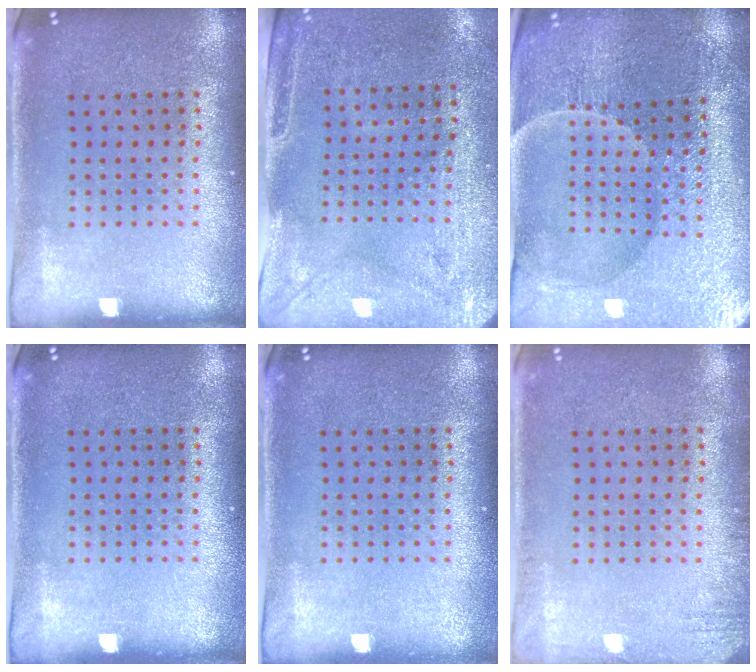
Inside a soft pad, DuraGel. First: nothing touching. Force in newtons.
{"total": 2.9, "press": 2.4, "slide": 1.5}
{"total": 3.6, "press": 3.6, "slide": 0.4}
{"total": 0.0}
{"total": 0.0}
{"total": 1.5, "press": 1.5, "slide": 0.2}